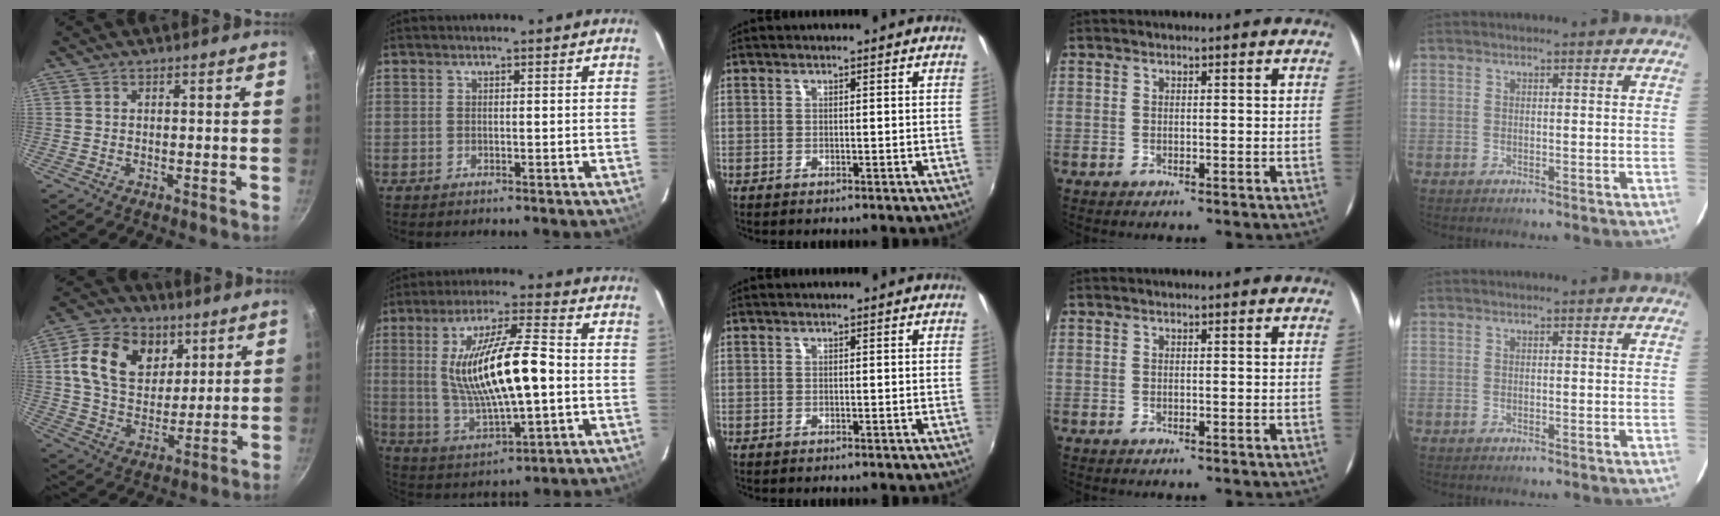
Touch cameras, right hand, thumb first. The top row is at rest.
{"thumb": {"total": 16.0, "force": [5.8, 11.7, 9.1], "torque": [-0.136, -0.016, 0.097]}, "index": {"total": 17.9, "force": [0.1, 4.4, 17.3], "torque": [-0.323, -0.003, 0.017]}}